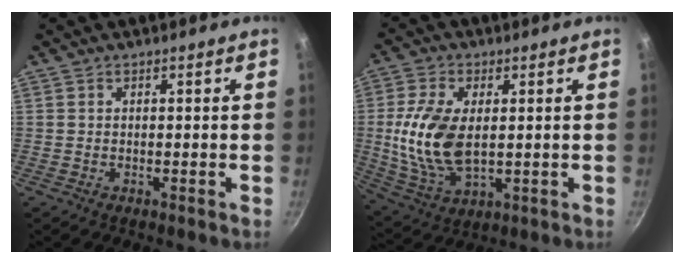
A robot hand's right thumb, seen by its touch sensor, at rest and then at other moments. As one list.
[{"total": 13.8, "force": [0.9, 7.9, 11.3], "torque": [-0.222, -0.006, 0.023]}]